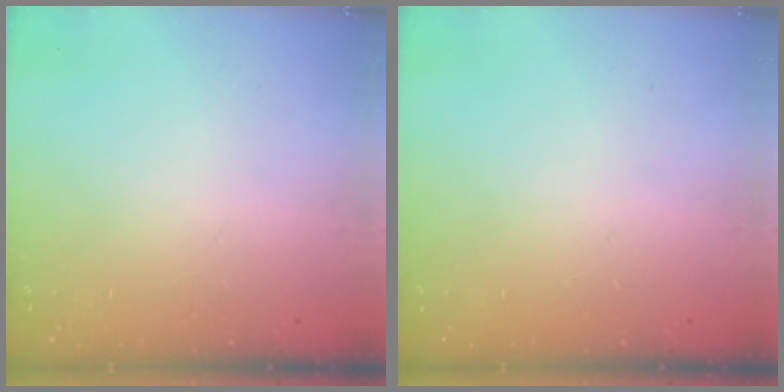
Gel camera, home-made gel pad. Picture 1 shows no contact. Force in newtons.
{"total": 0.0}